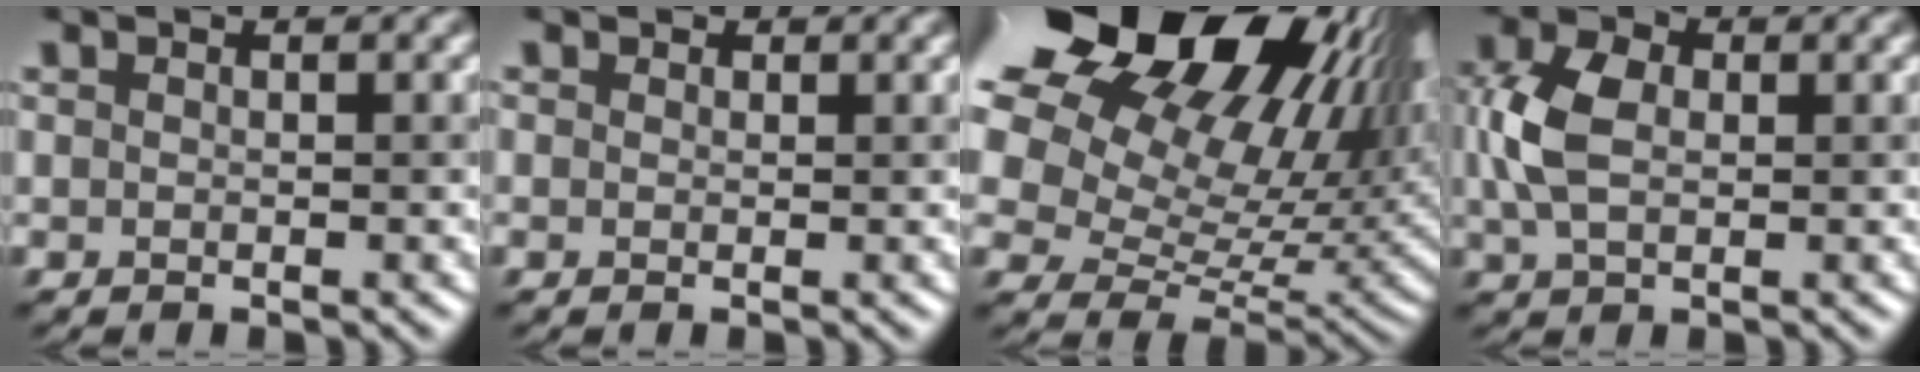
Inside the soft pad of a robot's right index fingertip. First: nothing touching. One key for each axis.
{"total": 0.6, "fx": 0.4, "fy": 0.4, "fz": 0.1, "tx": 0.001, "ty": -0.002, "tz": 0.000}
{"total": 21.8, "fx": 12.2, "fy": 11.5, "fz": 14.0, "tx": -0.245, "ty": 0.068, "tz": 0.192}
{"total": 5.0, "fx": 0.7, "fy": 3.4, "fz": 3.6, "tx": -0.085, "ty": 0.007, "tz": 0.009}